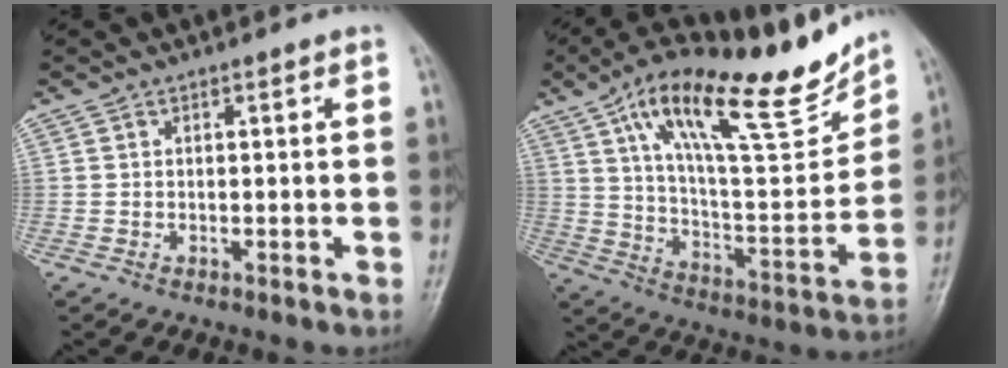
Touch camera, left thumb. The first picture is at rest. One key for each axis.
{"total": 25.0, "fx": 15.5, "fy": 8.0, "fz": 17.8, "tx": -0.246, "ty": -0.050, "tz": 0.260}